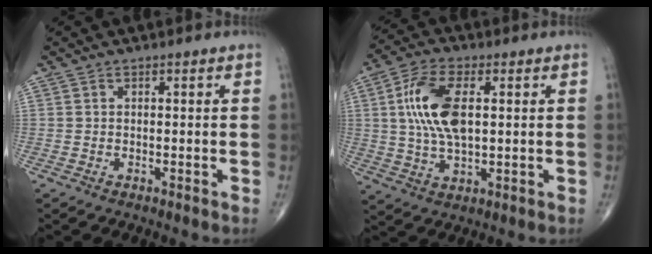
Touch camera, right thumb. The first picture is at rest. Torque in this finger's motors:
{"motor_torque": [0.91, 2.78, 1.63, 0.38, 0.20]}